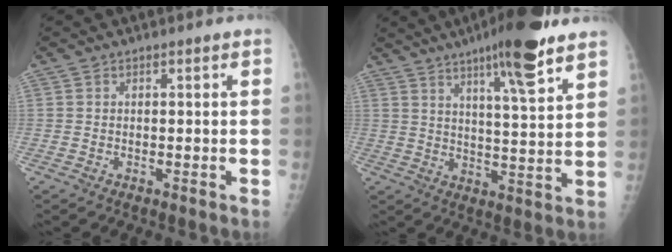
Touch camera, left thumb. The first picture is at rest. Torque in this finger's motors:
{"motor_torque": [0.38, 0.18, -0.05, -0.41, 0.14]}